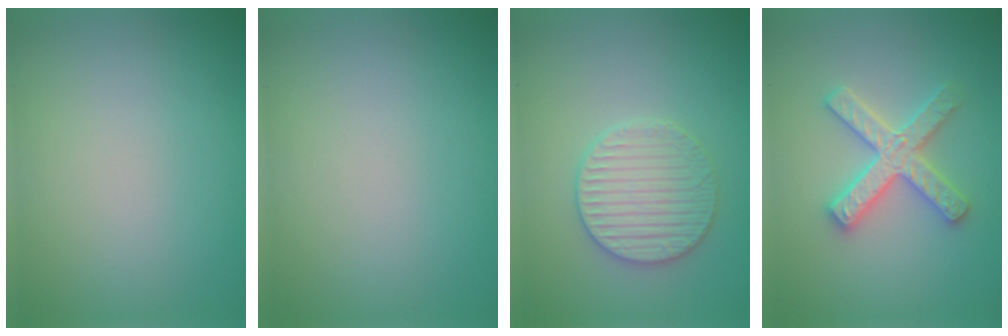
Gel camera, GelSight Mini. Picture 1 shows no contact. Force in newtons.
{"total": 0.0}
{"total": 3.6, "press": 3.5, "slide": 0.9}
{"total": 4.5, "press": 4.5, "slide": 0.6}